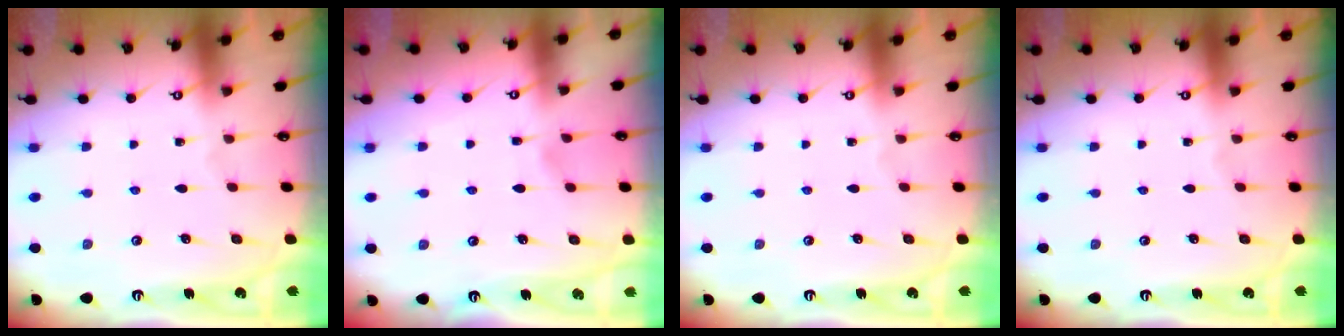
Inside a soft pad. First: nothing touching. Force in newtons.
{"total": 3.5, "press": 3.4, "slide": 0.4}
{"total": 0.0}
{"total": 0.0}